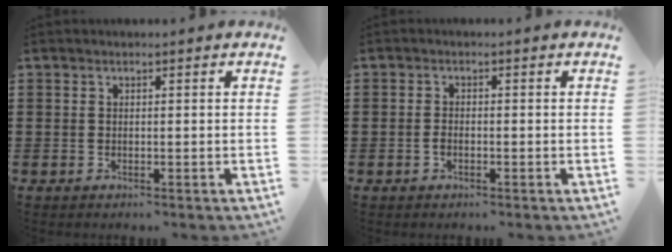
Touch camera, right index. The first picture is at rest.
{"total": 1.2, "force": [-0.6, 0.5, 0.9], "torque": [-0.020, -0.002, -0.011]}